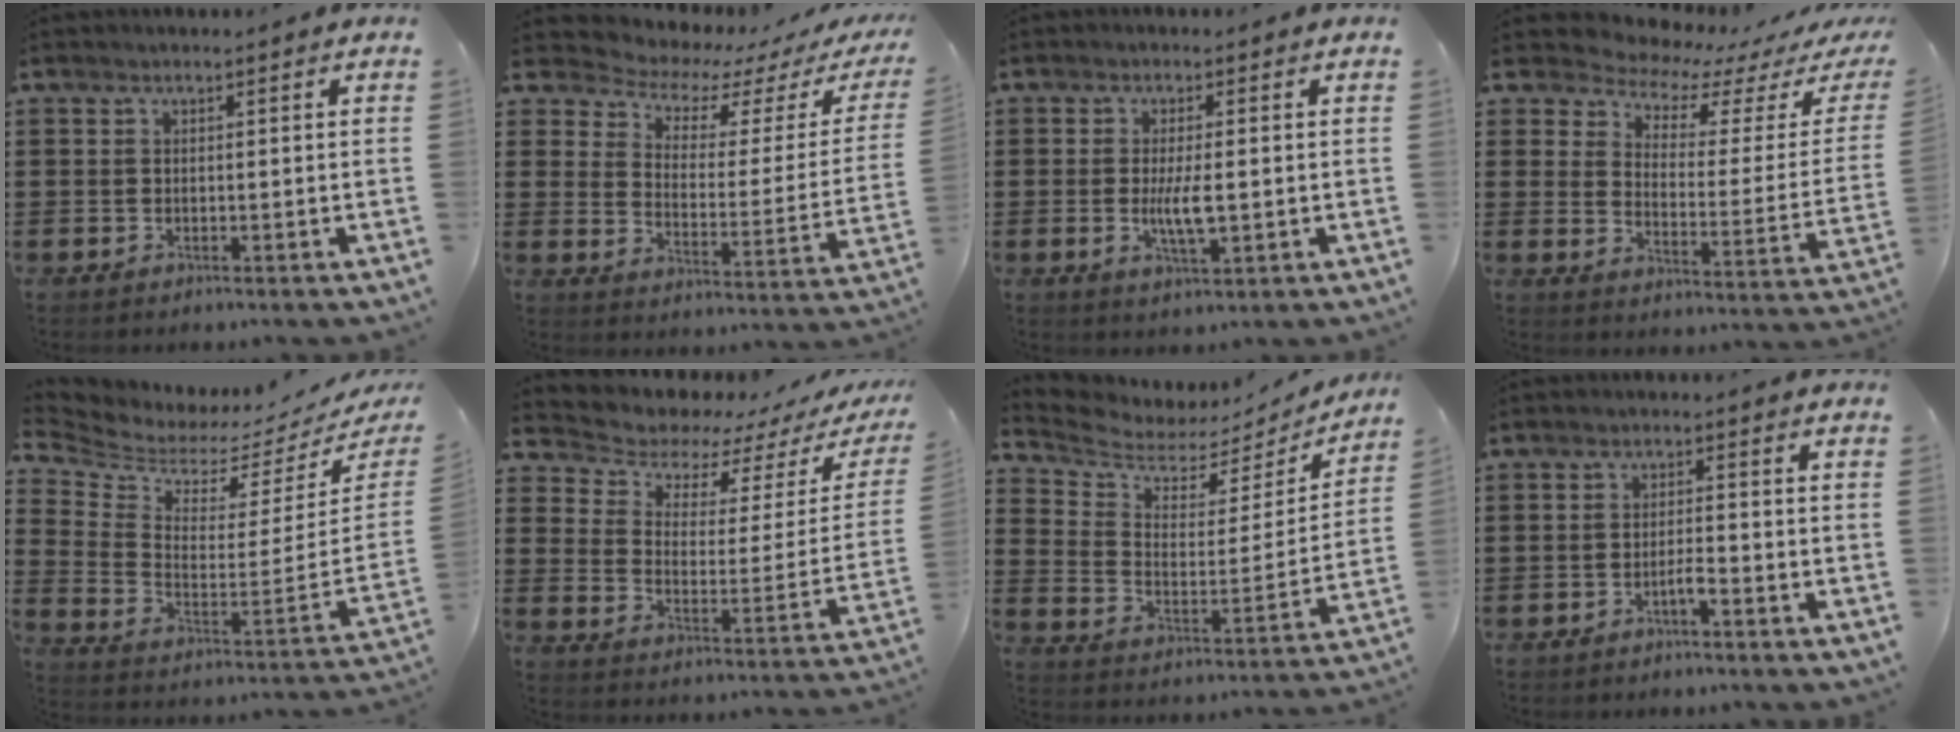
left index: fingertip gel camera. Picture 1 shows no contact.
{"total": 4.1, "force": [3.6, 1.7, 0.9], "torque": [-0.039, -0.035, 0.054]}
{"total": 4.8, "force": [-0.3, 1.3, 4.6], "torque": [-0.094, -0.004, -0.011]}
{"total": 4.7, "force": [4.6, 1.1, 0.7], "torque": [-0.039, -0.043, 0.071]}
{"total": 3.1, "force": [3.0, 0.7, 0.6], "torque": [-0.039, -0.051, 0.043]}
{"total": 5.2, "force": [4.7, 2.1, 0.7], "torque": [-0.043, -0.043, 0.077]}
{"total": 4.8, "force": [4.3, 1.9, 1.1], "torque": [-0.054, -0.036, 0.069]}
{"total": 2.1, "force": [-1.3, 0.2, 1.6], "torque": [-0.030, 0.003, -0.025]}